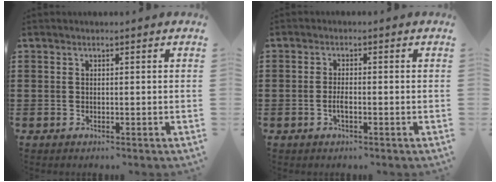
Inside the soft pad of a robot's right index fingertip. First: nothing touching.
{"total": 1.9, "force": [-0.5, 0.4, 1.8], "torque": [-0.036, -0.003, -0.008]}